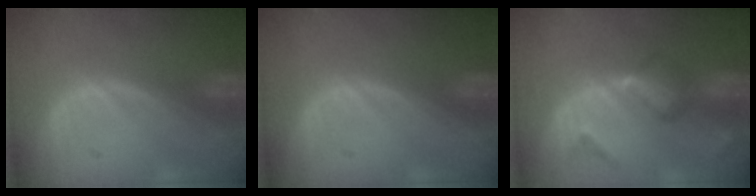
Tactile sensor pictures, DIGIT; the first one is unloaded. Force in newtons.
{"total": 0.0}
{"total": 5.5, "press": 5.0, "slide": 2.2}